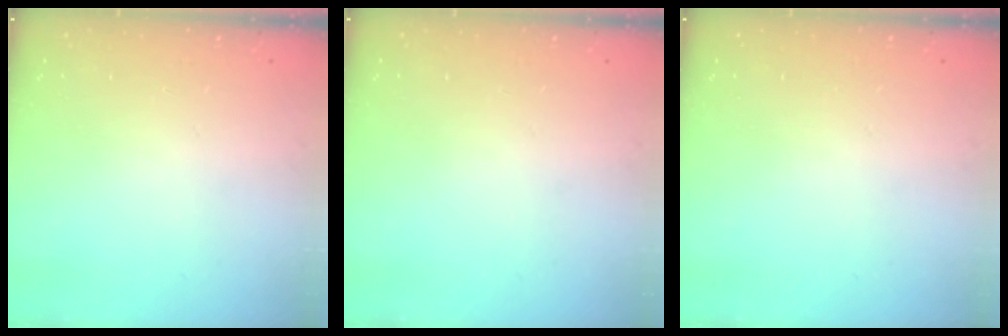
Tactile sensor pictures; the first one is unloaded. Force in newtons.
{"total": 0.0}
{"total": 0.0}